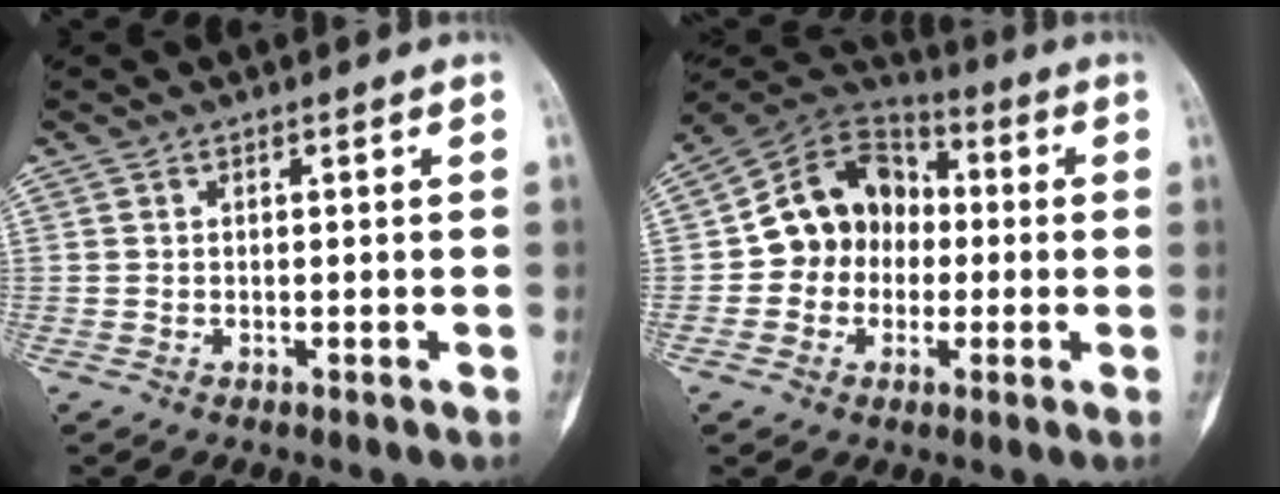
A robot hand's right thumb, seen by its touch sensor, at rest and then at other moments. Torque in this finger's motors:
{"motor_torque": [1.02, 1.18, 0.87, -0.25, 0.06]}